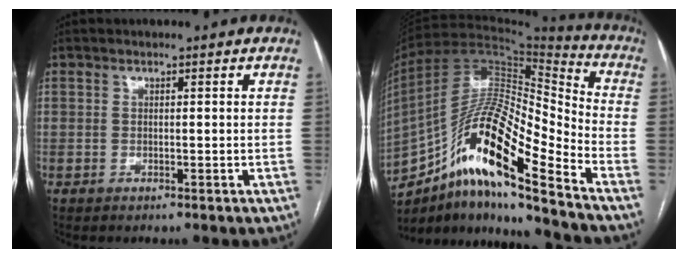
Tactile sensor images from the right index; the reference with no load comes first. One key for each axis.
{"total": 19.6, "fx": -12.1, "fy": 2.3, "fz": 15.3, "tx": -0.294, "ty": 0.006, "tz": -0.215}